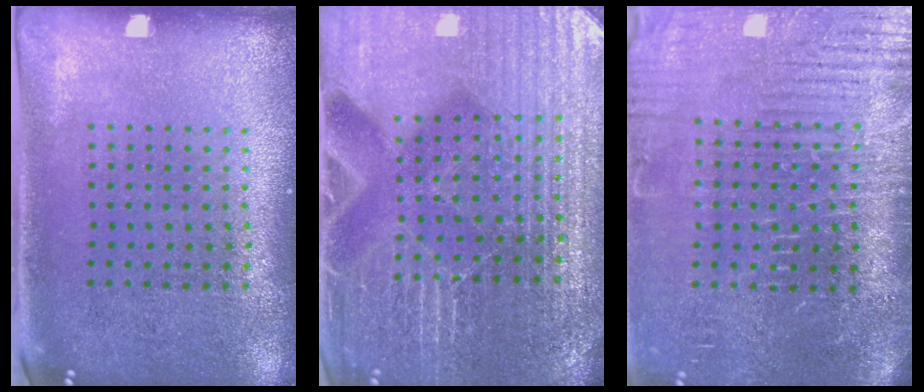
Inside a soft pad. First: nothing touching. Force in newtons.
{"total": 5.0, "press": 4.7, "slide": 1.7}
{"total": 4.1, "press": 3.8, "slide": 1.4}